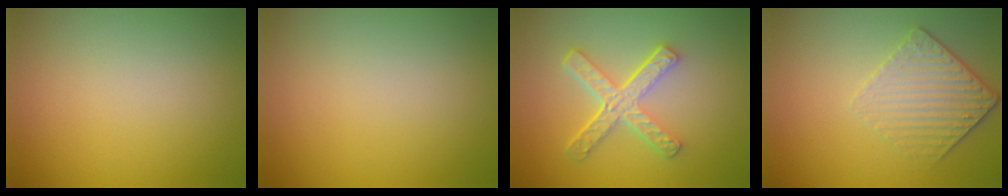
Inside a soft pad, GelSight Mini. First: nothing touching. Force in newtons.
{"total": 0.0}
{"total": 4.8, "press": 3.3, "slide": 3.4}
{"total": 3.6, "press": 2.6, "slide": 2.6}